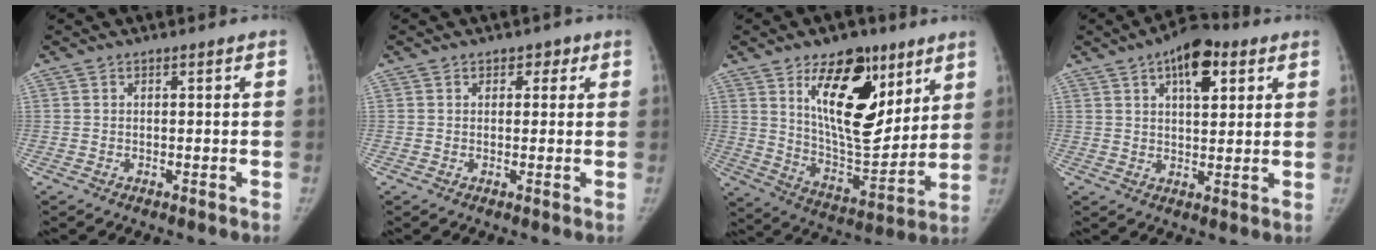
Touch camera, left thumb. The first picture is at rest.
{"total": 2.3, "force": [1.1, 1.9, 0.8], "torque": [0.016, -0.003, 0.008]}
{"total": 20.3, "force": [9.7, 10.2, 14.6], "torque": [-0.170, -0.069, 0.167]}
{"total": 10.2, "force": [4.8, 5.1, 7.4], "torque": [-0.083, -0.009, 0.068]}